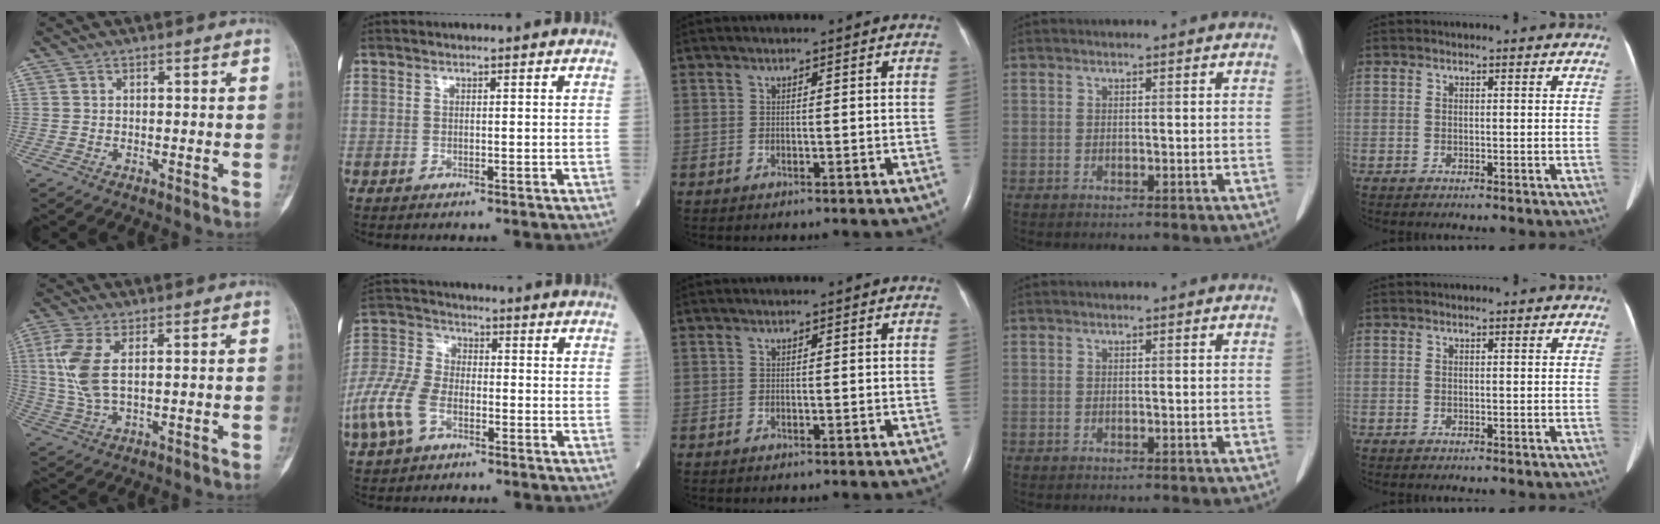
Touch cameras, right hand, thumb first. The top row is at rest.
{"thumb": {"total": 8.3, "force": [1.7, 3.5, 7.4], "torque": [-0.190, -0.002, 0.038]}, "index": {"total": 10.2, "force": [-4.4, 5.9, 7.1], "torque": [-0.190, 0.005, -0.092]}}